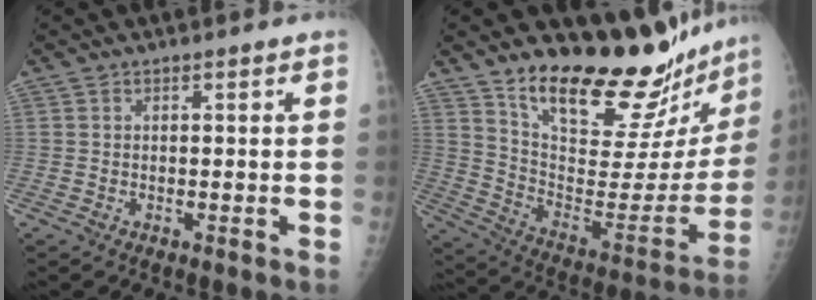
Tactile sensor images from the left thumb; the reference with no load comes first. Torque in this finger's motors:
{"motor_torque": [0.34, 0.29, 1.40, -1.37, 0.06]}